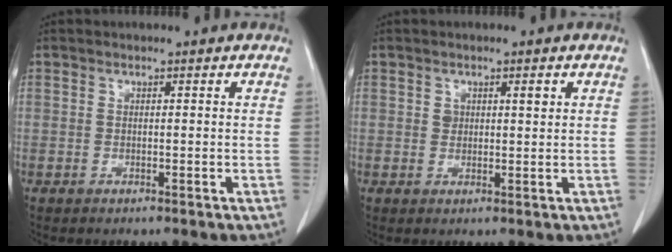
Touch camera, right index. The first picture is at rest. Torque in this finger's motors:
{"motor_torque": [0.00, 0.03, 0.01, 0.00]}